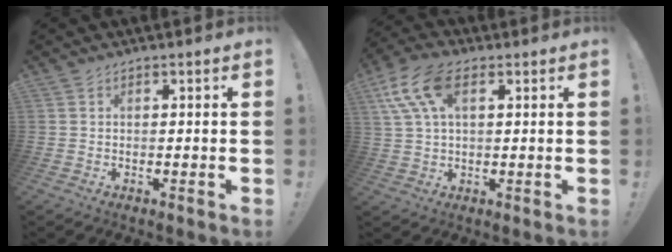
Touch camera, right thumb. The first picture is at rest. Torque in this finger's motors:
{"motor_torque": [0.19, 0.20, 0.19, 0.10, 0.08]}